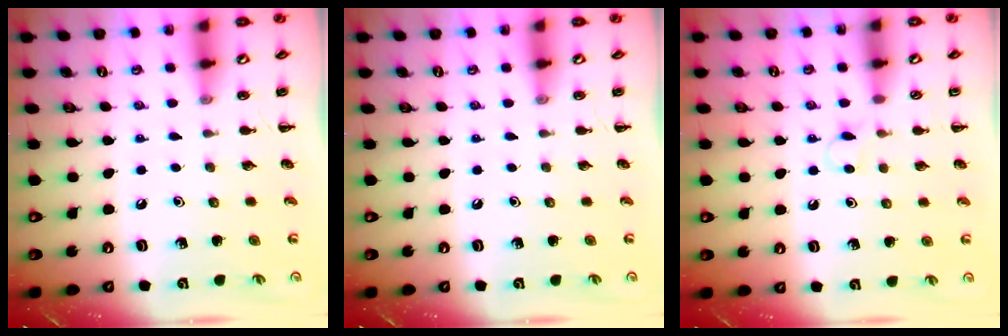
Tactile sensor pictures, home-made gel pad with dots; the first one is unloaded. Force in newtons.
{"total": 0.0}
{"total": 3.3, "press": 3.1, "slide": 0.9}